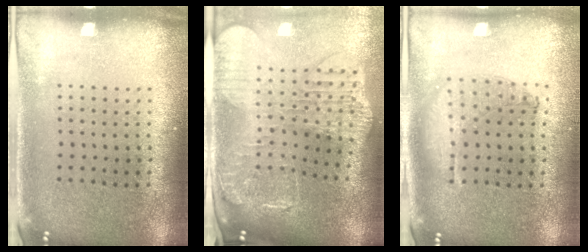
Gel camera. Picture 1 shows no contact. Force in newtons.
{"total": 2.9, "press": 2.4, "slide": 1.5}
{"total": 0.9, "press": 0.9, "slide": 0.2}